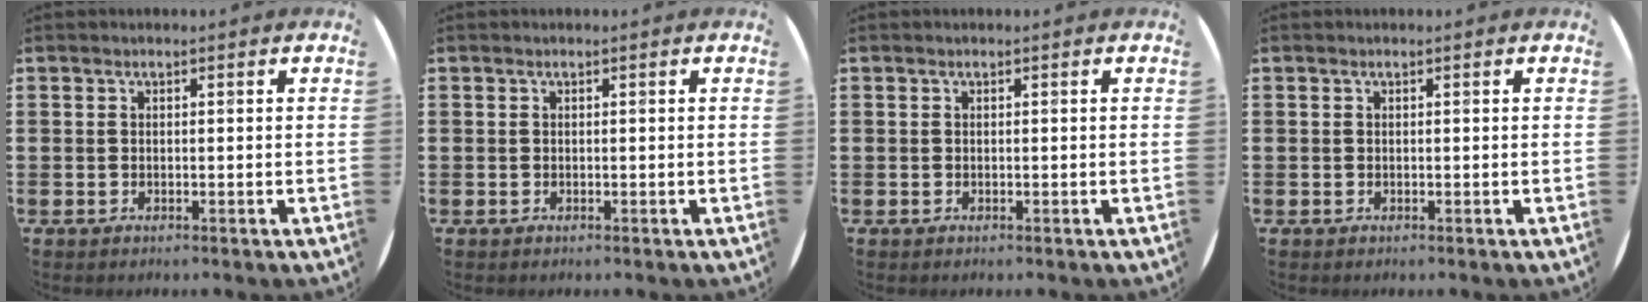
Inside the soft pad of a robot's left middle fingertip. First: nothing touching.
{"total": 0.0}
{"total": 0.0}
{"total": 0.0}